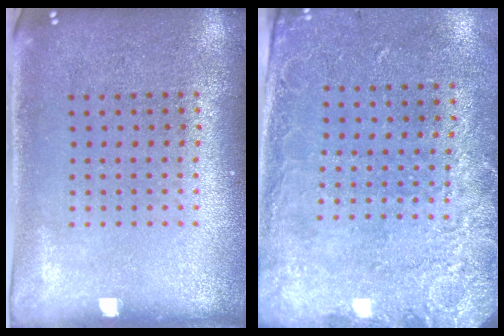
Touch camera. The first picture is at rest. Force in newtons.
{"total": 2.6, "press": 1.9, "slide": 1.8}